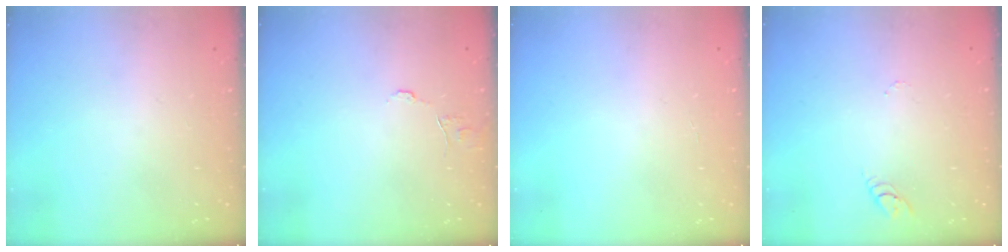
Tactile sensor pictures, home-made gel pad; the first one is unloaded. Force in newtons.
{"total": 6.4, "press": 6.4, "slide": 0.5}
{"total": 2.5, "press": 2.5, "slide": 0.3}
{"total": 2.9, "press": 2.9, "slide": 0.4}